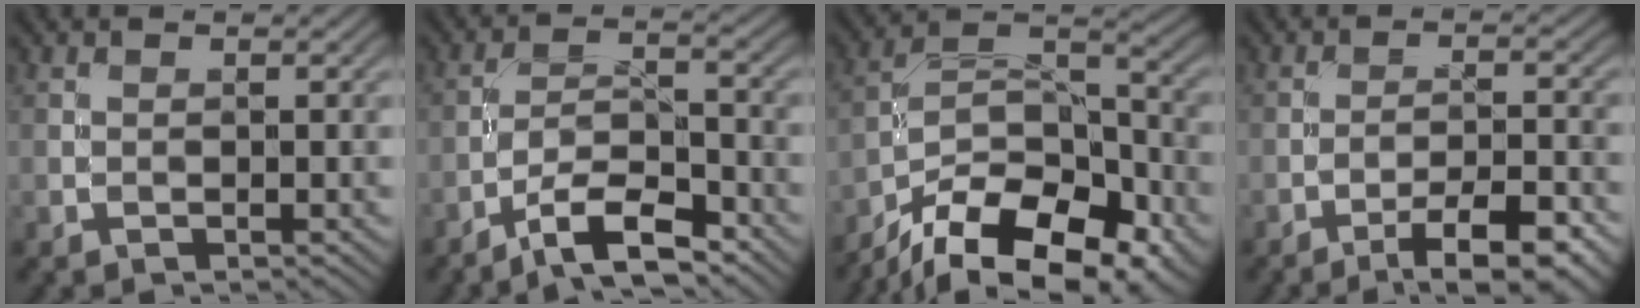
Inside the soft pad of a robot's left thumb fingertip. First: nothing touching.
{"total": 8.1, "force": [-5.9, 2.2, 5.0], "torque": [-0.082, 0.009, -0.116]}
{"total": 18.1, "force": [-13.2, 7.9, 9.5], "torque": [-0.175, -0.045, -0.197]}
{"total": 7.9, "force": [-5.3, 1.8, 5.6], "torque": [-0.092, 0.009, -0.077]}